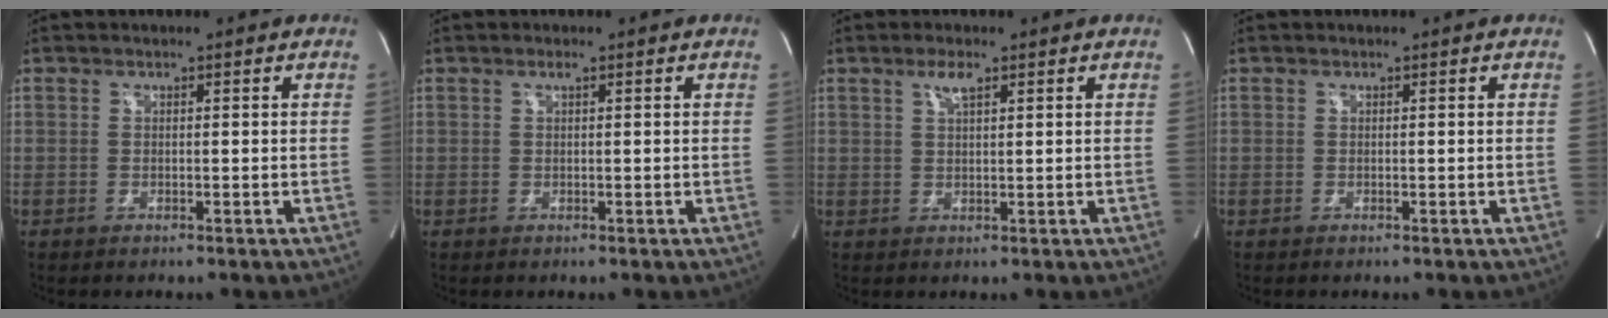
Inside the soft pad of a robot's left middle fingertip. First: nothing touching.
{"total": 0.6, "force": [0.3, 0.0, 0.5], "torque": [-0.009, 0.002, 0.006]}
{"total": 2.4, "force": [1.4, 0.4, 1.9], "torque": [-0.040, 0.002, 0.028]}
{"total": 0.0}